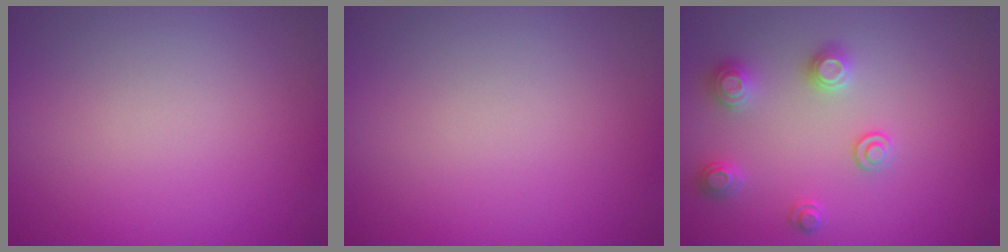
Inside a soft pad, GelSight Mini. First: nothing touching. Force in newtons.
{"total": 0.0}
{"total": 2.6, "press": 2.6, "slide": 0.1}